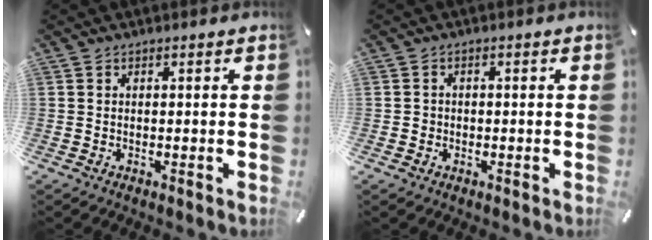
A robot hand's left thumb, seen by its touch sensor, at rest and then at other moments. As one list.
[{"total": 1.6, "force": [-0.5, 1.5, 0.5], "torque": [-0.008, 0.006, -0.013]}]